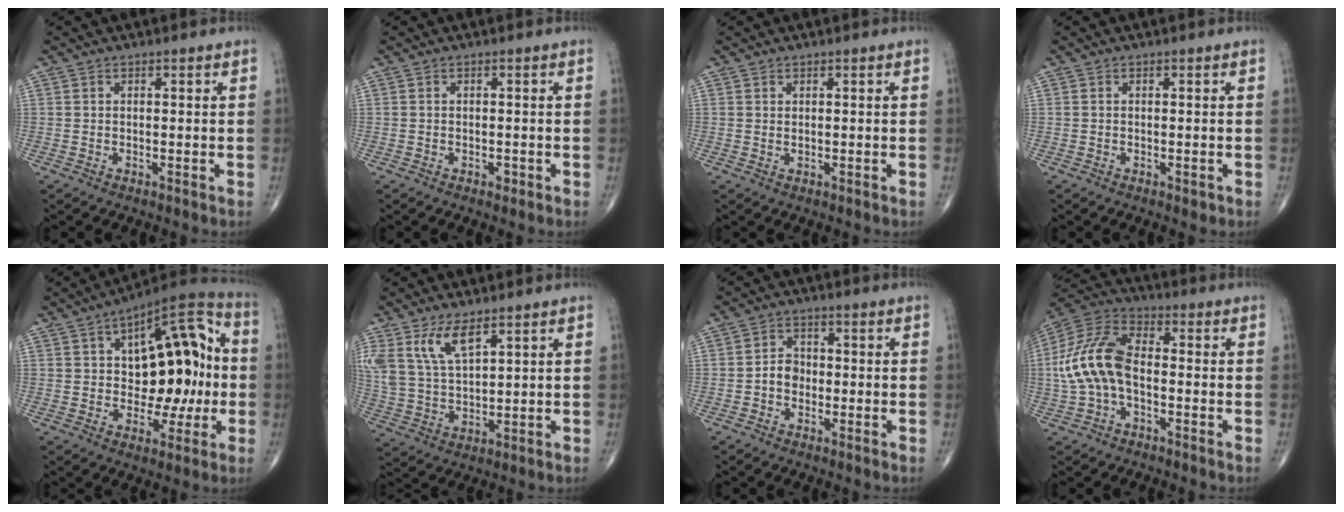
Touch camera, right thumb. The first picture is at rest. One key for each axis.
{"total": 0.9, "fx": -0.5, "fy": 0.6, "fz": 0.5, "tx": -0.007, "ty": 0.000, "tz": -0.007}
{"total": 0.6, "fx": 0.3, "fy": 0.3, "fz": 0.5, "tx": -0.007, "ty": -0.002, "tz": 0.007}
{"total": 1.0, "fx": -0.4, "fy": 0.5, "fz": 0.7, "tx": -0.010, "ty": -0.002, "tz": -0.004}
{"total": 19.9, "fx": 1.5, "fy": 10.6, "fz": 16.7, "tx": -0.195, "ty": 0.035, "tz": 0.025}
{"total": 8.8, "fx": 5.2, "fy": 3.5, "fz": 6.2, "tx": -0.122, "ty": -0.020, "tz": 0.115}
{"total": 3.6, "fx": -0.9, "fy": 2.9, "fz": 1.9, "tx": -0.019, "ty": 0.016, "tz": -0.023}
{"total": 13.9, "fx": -1.5, "fy": 7.9, "fz": 11.3, "tx": -0.244, "ty": 0.038, "tz": -0.034}